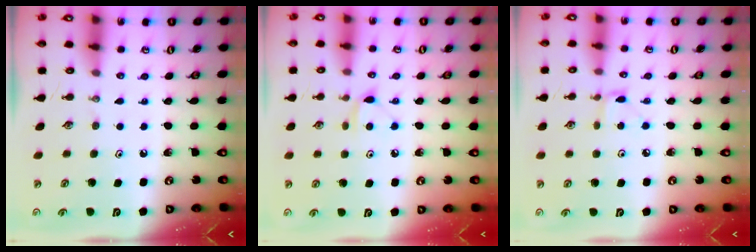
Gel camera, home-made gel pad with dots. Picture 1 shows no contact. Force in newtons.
{"total": 6.9, "press": 6.9, "slide": 0.7}
{"total": 2.8, "press": 2.8, "slide": 0.3}